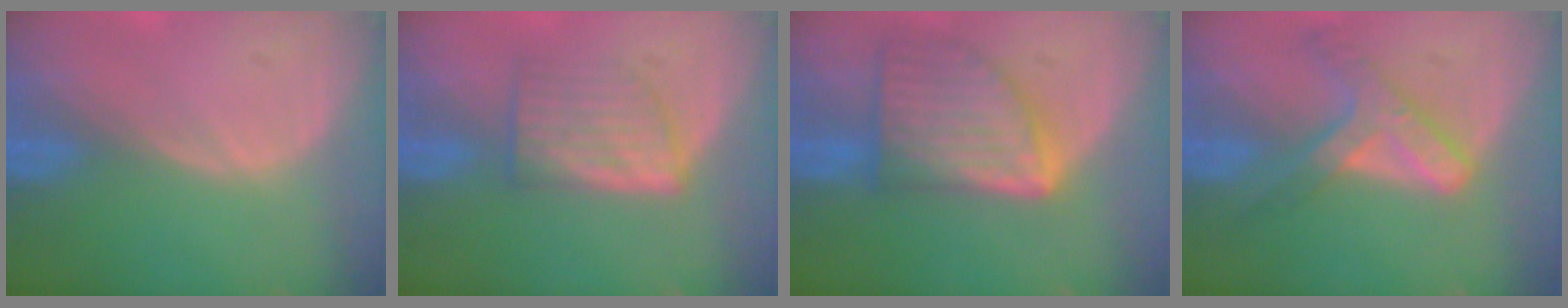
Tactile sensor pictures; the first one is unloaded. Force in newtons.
{"total": 5.6, "press": 5.6, "slide": 0.8}
{"total": 9.2, "press": 9.1, "slide": 0.5}
{"total": 7.0, "press": 5.9, "slide": 3.7}